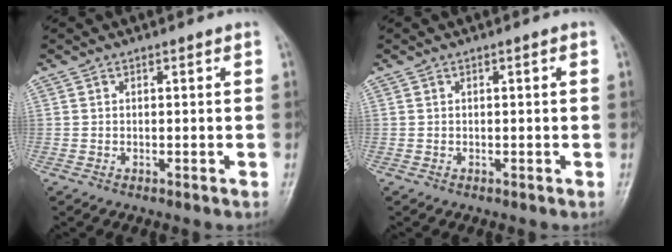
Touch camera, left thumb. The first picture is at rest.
{"total": 0.6, "force": [0.0, 0.1, 0.6], "torque": [-0.012, 0.000, 0.001]}